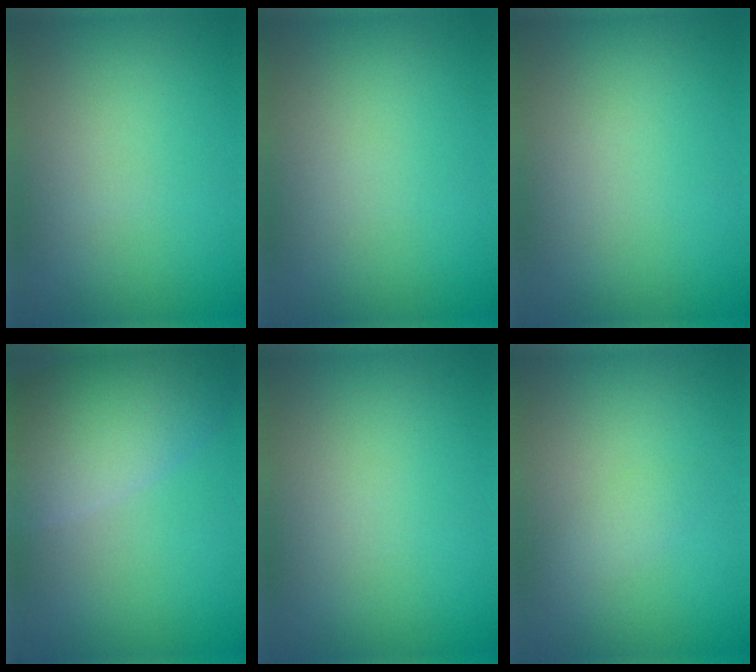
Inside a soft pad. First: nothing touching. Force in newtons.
{"total": 0.0}
{"total": 0.0}
{"total": 7.9, "press": 7.8, "slide": 0.8}
{"total": 0.0}
{"total": 1.2, "press": 1.2, "slide": 0.1}